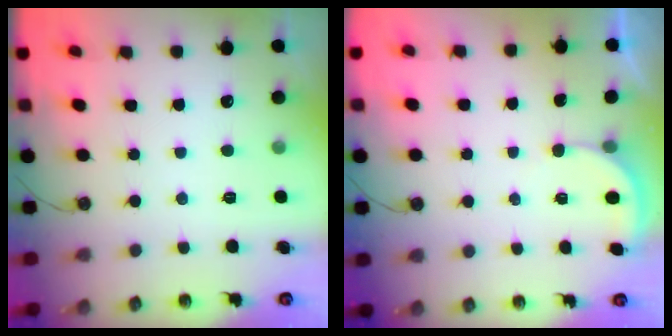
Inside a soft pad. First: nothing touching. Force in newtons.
{"total": 2.3, "press": 2.3, "slide": 0.2}